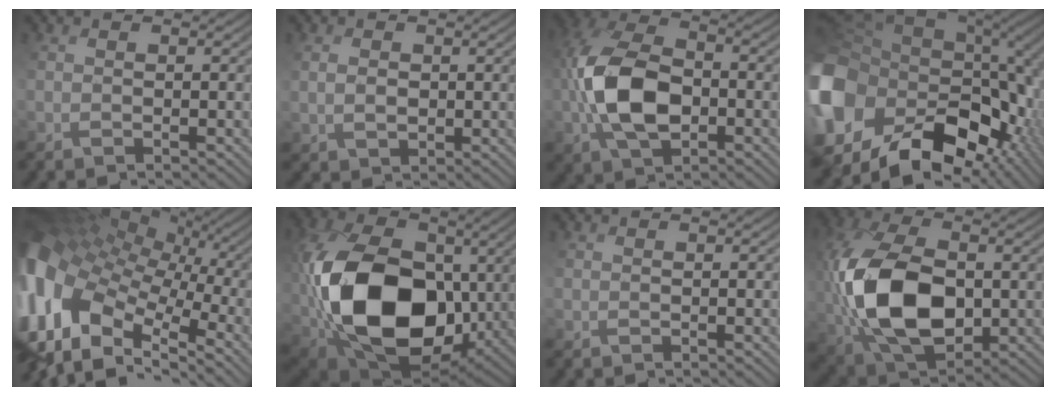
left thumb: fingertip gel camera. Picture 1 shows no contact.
{"total": 1.7, "force": [1.0, 1.3, 0.4], "torque": [-0.009, 0.003, 0.022]}
{"total": 10.5, "force": [-1.2, 6.2, 8.3], "torque": [-0.190, 0.011, -0.029]}
{"total": 20.3, "force": [-5.4, 14.9, 12.6], "torque": [-0.312, -0.021, -0.086]}
{"total": 17.8, "force": [-2.0, 11.9, 13.1], "torque": [-0.292, 0.002, -0.027]}
{"total": 19.1, "force": [1.0, 13.3, 13.6], "torque": [-0.316, -0.021, 0.032]}
{"total": 0.0}
{"total": 14.8, "force": [0.0, 9.1, 11.7], "torque": [-0.275, 0.001, 0.007]}